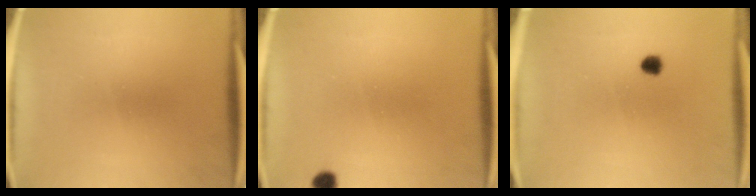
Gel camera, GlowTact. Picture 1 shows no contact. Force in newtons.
{"total": 1.8}
{"total": 2.3}